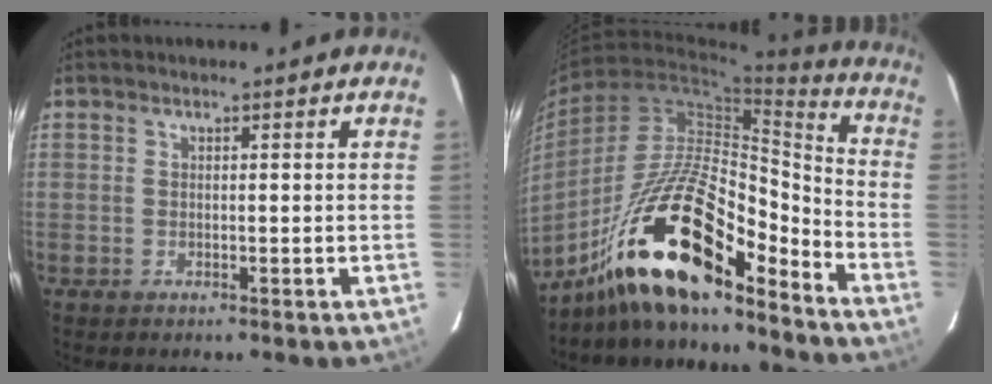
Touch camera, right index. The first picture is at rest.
{"total": 18.8, "force": [-13.0, 4.6, 12.8], "torque": [-0.228, 0.022, -0.227]}